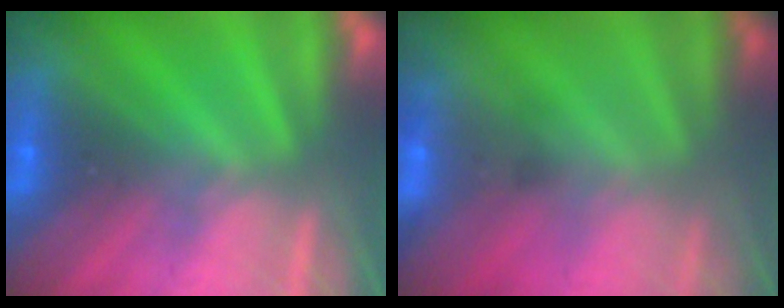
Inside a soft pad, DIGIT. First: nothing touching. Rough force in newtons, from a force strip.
{"total": 2.2}